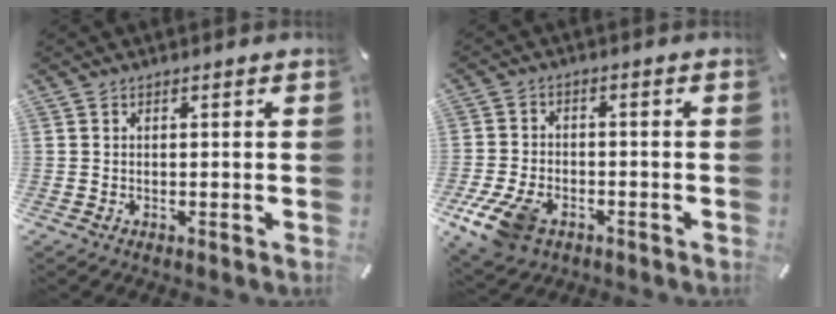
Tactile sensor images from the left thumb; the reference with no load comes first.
{"total": 9.7, "force": [-5.0, 6.0, 5.7], "torque": [-0.131, 0.015, -0.093]}